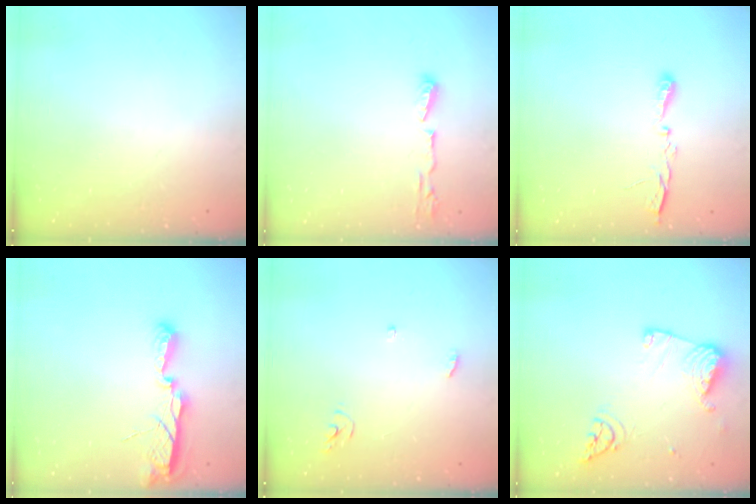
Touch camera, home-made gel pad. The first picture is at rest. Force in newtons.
{"total": 6.0, "press": 5.8, "slide": 1.2}
{"total": 5.2, "press": 5.1, "slide": 0.8}
{"total": 7.5, "press": 7.5, "slide": 0.8}
{"total": 3.8, "press": 3.8, "slide": 0.4}
{"total": 12.6, "press": 12.5, "slide": 1.5}